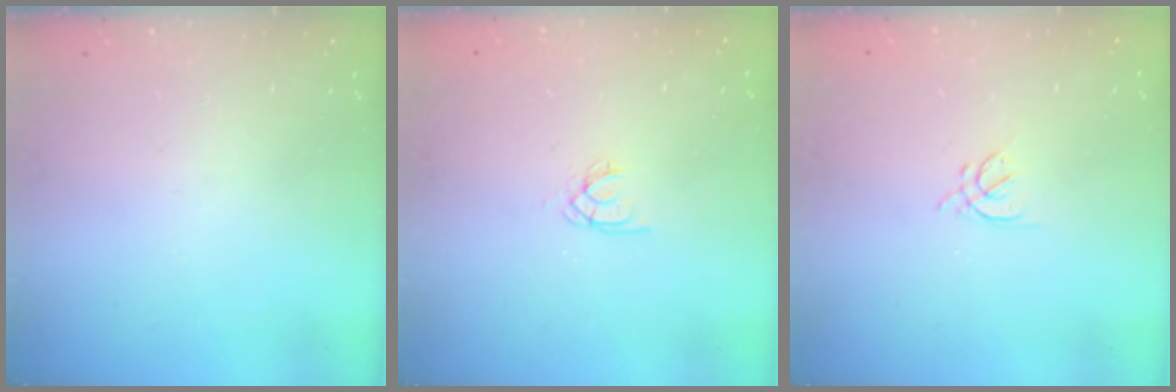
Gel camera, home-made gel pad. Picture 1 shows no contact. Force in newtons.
{"total": 1.9, "press": 1.9, "slide": 0.2}
{"total": 2.8, "press": 2.8, "slide": 0.7}